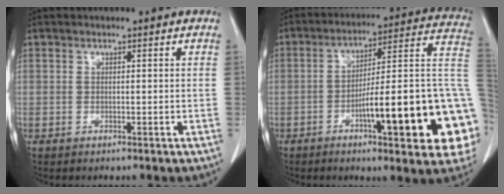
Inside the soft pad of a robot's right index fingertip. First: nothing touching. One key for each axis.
{"total": 23.8, "fx": -6.2, "fy": 3.1, "fz": 22.8, "tx": -0.221, "ty": 0.020, "tz": -0.078}